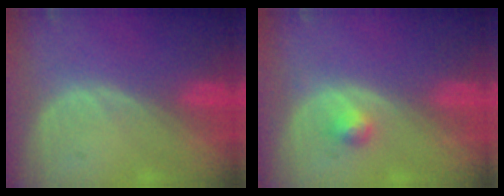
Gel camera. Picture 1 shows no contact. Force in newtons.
{"total": 1.7, "press": 1.7, "slide": 0.2}